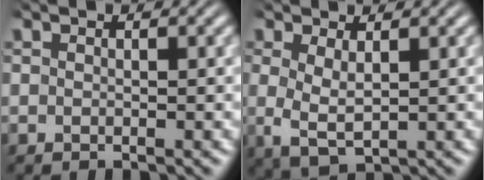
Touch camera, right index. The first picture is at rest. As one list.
[{"total": 4.4, "force": [-0.2, 3.1, 3.2], "torque": [-0.083, -0.021, 0.009]}]